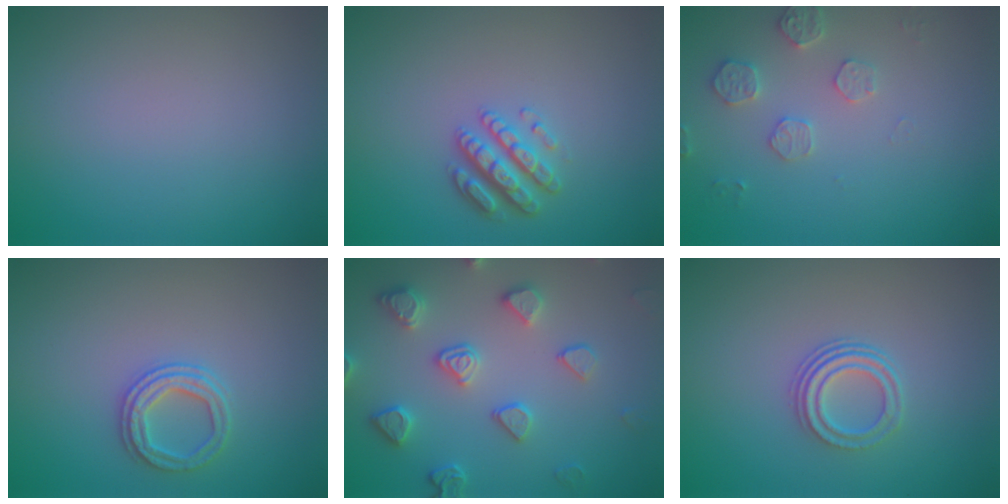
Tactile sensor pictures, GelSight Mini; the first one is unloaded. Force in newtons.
{"total": 2.9, "press": 2.8, "slide": 1.1}
{"total": 2.5, "press": 2.5, "slide": 0.5}
{"total": 2.5, "press": 2.4, "slide": 0.6}
{"total": 4.1, "press": 4.1, "slide": 0.4}
{"total": 2.9, "press": 2.1, "slide": 2.0}